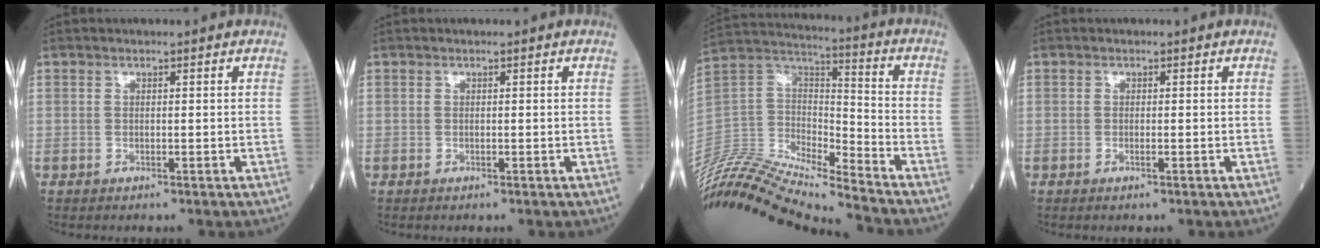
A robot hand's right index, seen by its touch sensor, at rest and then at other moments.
{"total": 0.0}
{"total": 21.4, "force": [-20.4, 0.9, 6.5], "torque": [-0.137, 0.023, -0.365]}
{"total": 0.6, "force": [-0.3, -0.1, 0.5], "torque": [-0.014, -0.002, -0.004]}